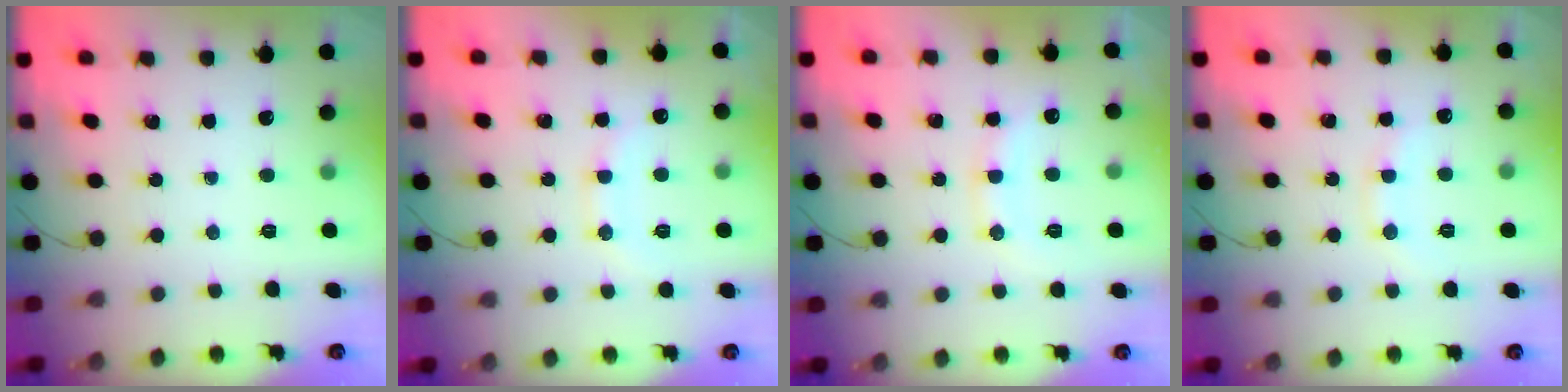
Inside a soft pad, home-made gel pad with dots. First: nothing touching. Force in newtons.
{"total": 10.2, "press": 10.2, "slide": 0.9}
{"total": 11.3, "press": 11.3, "slide": 1.2}
{"total": 7.8, "press": 7.7, "slide": 1.5}